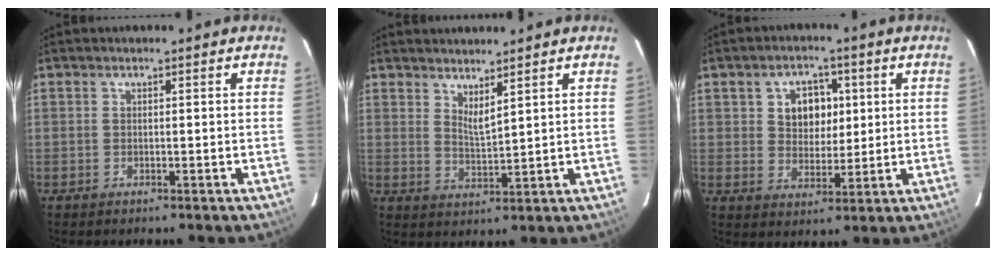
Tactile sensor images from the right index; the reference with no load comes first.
{"total": 3.7, "force": [3.0, 0.3, 2.1], "torque": [-0.037, -0.009, 0.049]}
{"total": 7.2, "force": [1.9, 5.7, 4.0], "torque": [-0.071, 0.018, 0.039]}